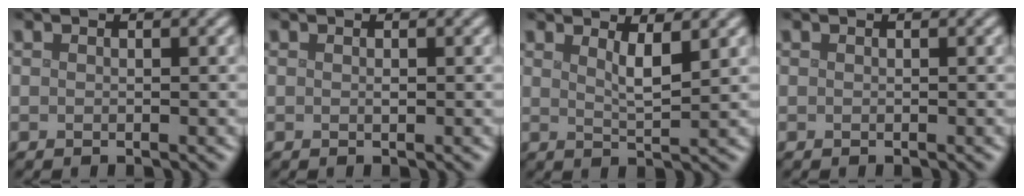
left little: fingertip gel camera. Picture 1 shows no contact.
{"total": 0.0}
{"total": 2.4, "force": [1.3, 0.6, 1.9], "torque": [-0.028, -0.007, 0.022]}
{"total": 0.0}